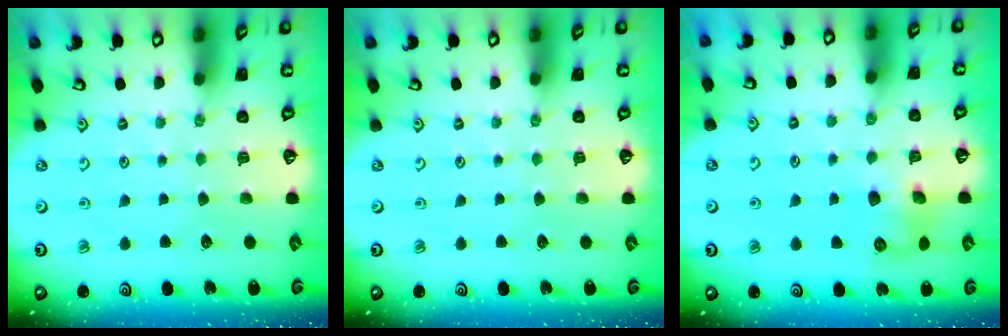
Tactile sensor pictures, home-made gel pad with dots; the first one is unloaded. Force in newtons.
{"total": 0.0}
{"total": 8.3, "press": 8.3, "slide": 0.4}